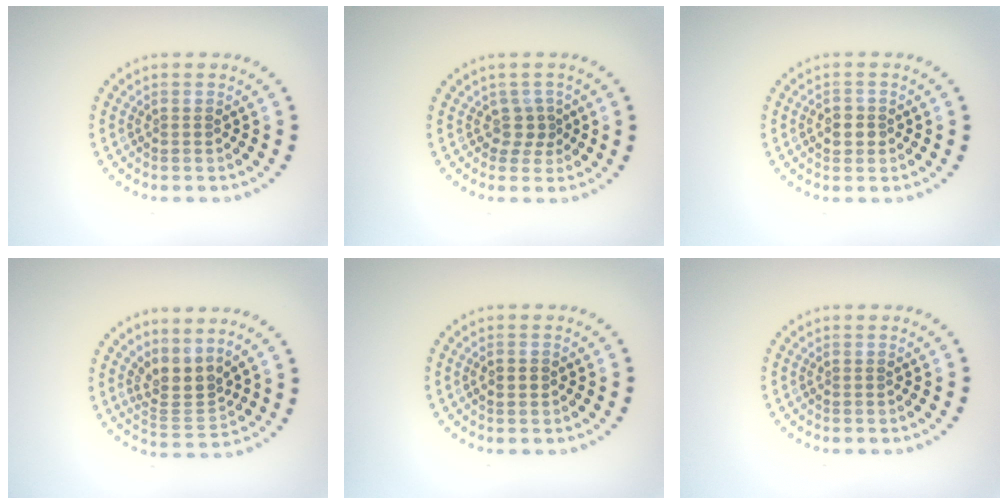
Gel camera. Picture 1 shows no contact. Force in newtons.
{"total": 1.7, "press": 1.1, "slide": 1.3}
{"total": 1.6, "press": 1.6, "slide": 0.3}
{"total": 3.0, "press": 2.2, "slide": 2.1}
{"total": 1.4, "press": 1.4, "slide": 0.1}
{"total": 0.0}